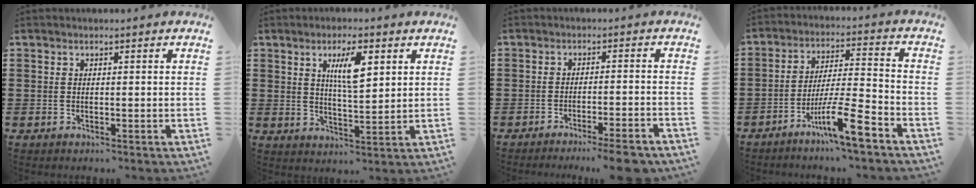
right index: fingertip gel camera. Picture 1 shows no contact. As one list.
[{"total": 6.2, "force": [2.5, 1.8, 5.3], "torque": [-0.096, 0.002, 0.038]}, {"total": 4.3, "force": [-3.7, -0.2, 2.0], "torque": [-0.032, -0.008, -0.070]}, {"total": 10.3, "force": [-6.5, 1.3, 7.9], "torque": [-0.146, 0.003, -0.120]}]